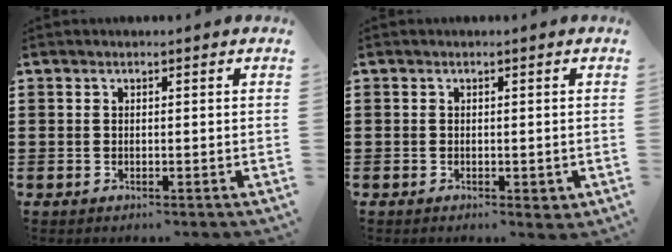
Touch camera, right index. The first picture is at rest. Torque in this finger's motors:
{"motor_torque": [0.05, 0.01, -0.42, -0.08]}